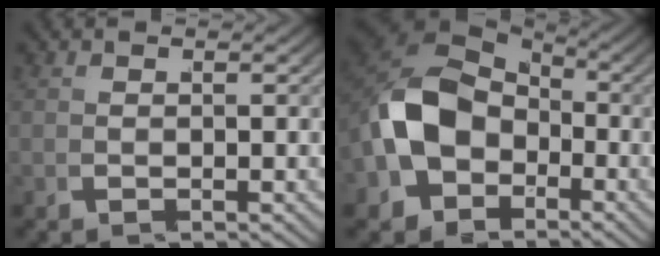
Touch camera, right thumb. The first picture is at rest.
{"total": 10.3, "force": [-1.5, 7.8, 6.6], "torque": [-0.156, -0.031, -0.013]}